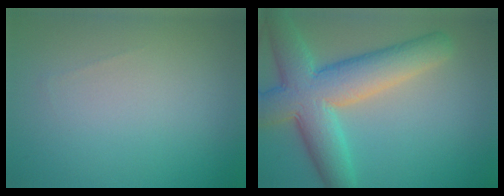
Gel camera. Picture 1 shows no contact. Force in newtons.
{"total": 9.1, "press": 9.1, "slide": 0.3}